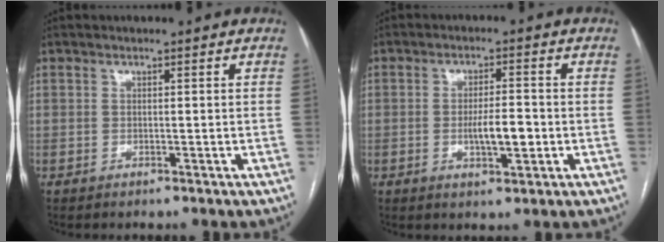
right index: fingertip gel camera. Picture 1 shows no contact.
{"total": 5.3, "force": [-1.1, 1.3, 5.1], "torque": [-0.089, -0.002, -0.016]}